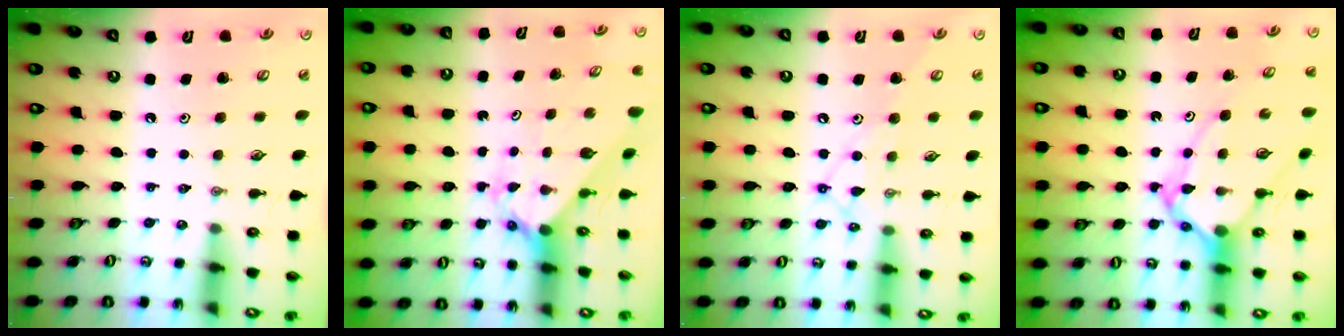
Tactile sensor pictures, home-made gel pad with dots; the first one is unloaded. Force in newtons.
{"total": 2.4, "press": 2.4, "slide": 0.2}
{"total": 11.3, "press": 11.3, "slide": 0.8}
{"total": 10.6, "press": 10.5, "slide": 1.0}